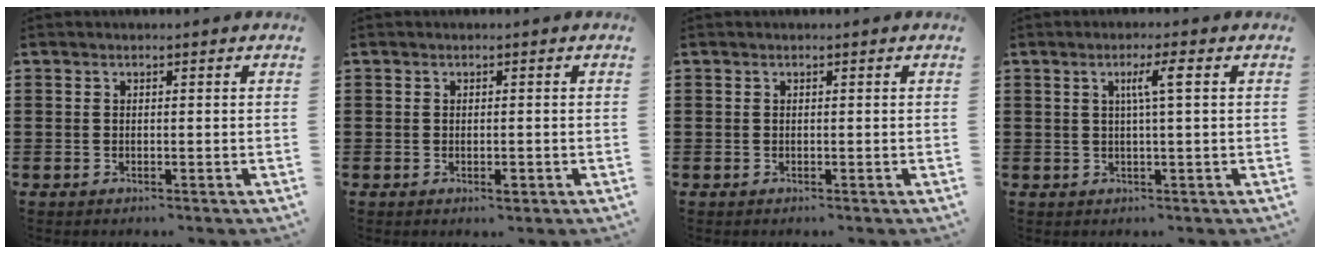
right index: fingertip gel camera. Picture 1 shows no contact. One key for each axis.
{"total": 1.2, "fx": -0.4, "fy": 0.4, "fz": 1.1, "tx": -0.020, "ty": -0.003, "tz": -0.006}
{"total": 0.0}
{"total": 3.8, "fx": 0.9, "fy": -0.1, "fz": 3.7, "tx": -0.071, "ty": 0.001, "tz": 0.009}